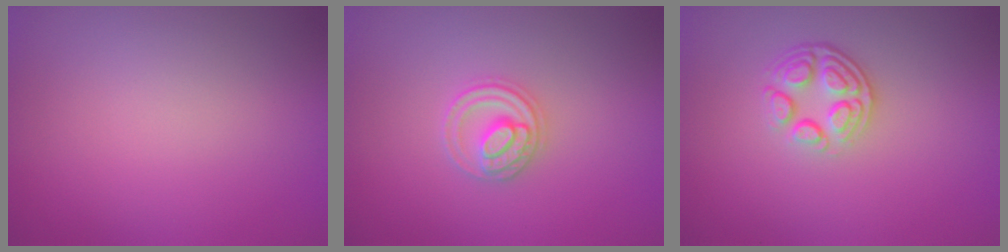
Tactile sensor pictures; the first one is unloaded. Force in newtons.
{"total": 2.8, "press": 2.8, "slide": 0.3}
{"total": 3.8, "press": 2.7, "slide": 2.7}